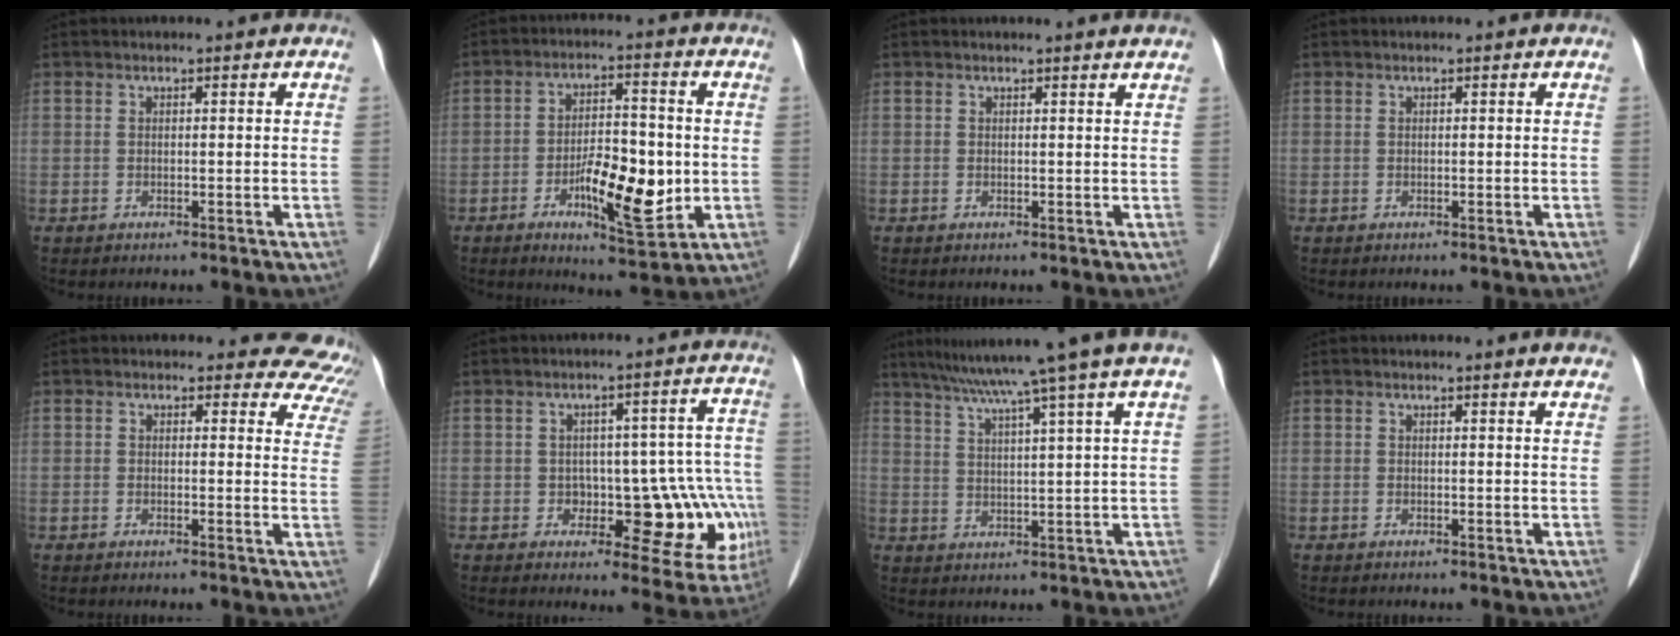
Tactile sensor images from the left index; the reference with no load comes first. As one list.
[{"total": 10.4, "force": [-2.3, 3.4, 9.6], "torque": [-0.164, -0.003, -0.033]}, {"total": 1.8, "force": [1.7, -0.3, 0.5], "torque": [-0.016, -0.001, 0.013]}, {"total": 0.0}, {"total": 8.4, "force": [7.6, 3.5, -0.1], "torque": [0.055, -0.034, 0.035]}, {"total": 12.2, "force": [-3.2, 6.2, 10.0], "torque": [-0.096, 0.034, -0.028]}, {"total": 13.3, "force": [10.4, -2.7, 7.9], "torque": [-0.127, -0.002, 0.143]}, {"total": 4.6, "force": [4.4, 0.2, 1.3], "torque": [-0.018, -0.001, 0.028]}]